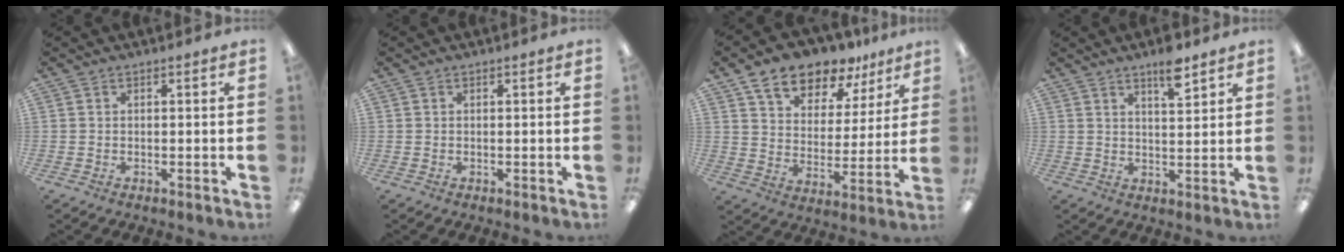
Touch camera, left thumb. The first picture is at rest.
{"total": 0.0}
{"total": 12.7, "force": [10.1, 6.3, 4.3], "torque": [-0.076, -0.064, 0.186]}
{"total": 6.9, "force": [5.0, 1.9, 4.4], "torque": [-0.058, -0.030, 0.079]}